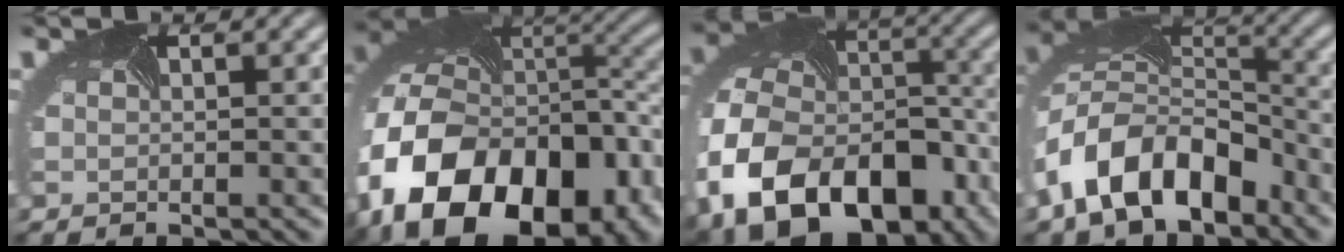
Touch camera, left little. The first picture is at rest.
{"total": 18.4, "force": [-6.6, 13.2, 10.9], "torque": [-0.236, -0.040, -0.094]}
{"total": 16.2, "force": [-7.1, 11.3, 9.2], "torque": [-0.202, -0.033, -0.108]}
{"total": 10.0, "force": [-4.7, 6.3, 6.3], "torque": [-0.121, 0.007, -0.094]}